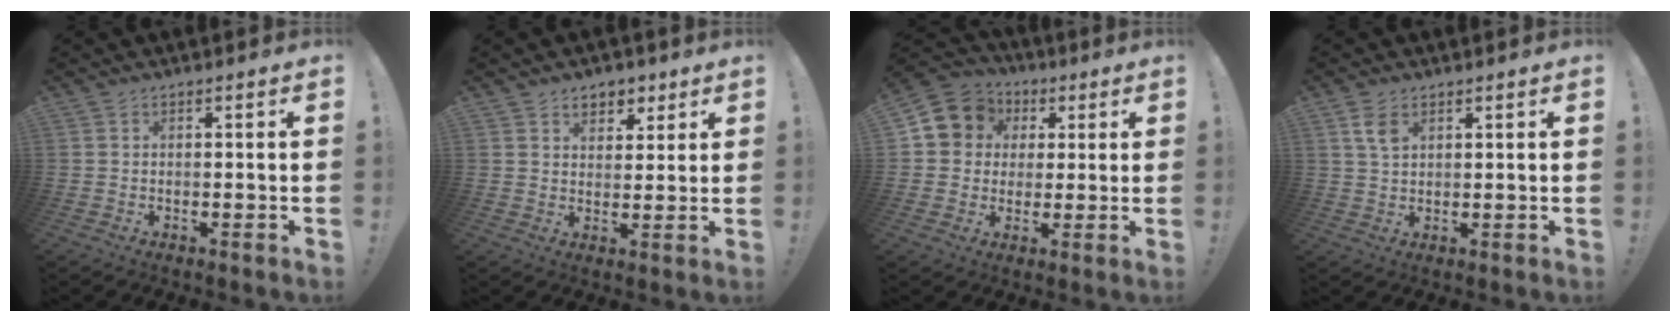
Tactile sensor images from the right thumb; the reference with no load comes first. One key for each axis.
{"total": 5.9, "fx": 3.7, "fy": 4.4, "fz": 1.5, "tx": -0.010, "ty": -0.024, "tz": 0.067}
{"total": 10.0, "fx": 2.8, "fy": 9.2, "fz": 2.7, "tx": -0.038, "ty": -0.007, "tz": 0.059}
{"total": 4.5, "fx": 2.2, "fy": 2.4, "fz": 3.1, "tx": -0.050, "ty": -0.008, "tz": 0.040}